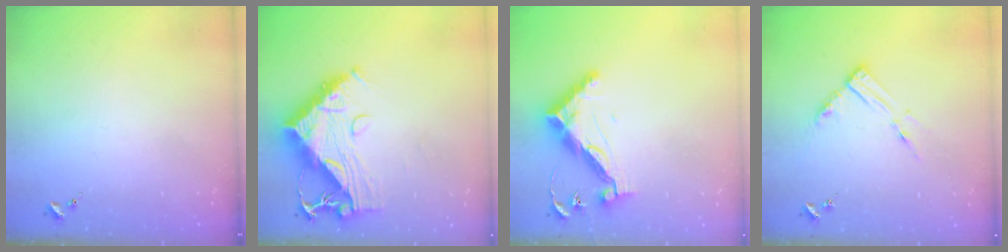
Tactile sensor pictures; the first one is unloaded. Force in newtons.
{"total": 14.5, "press": 14.4, "slide": 1.6}
{"total": 12.7, "press": 12.7, "slide": 0.5}
{"total": 9.3, "press": 9.2, "slide": 1.0}